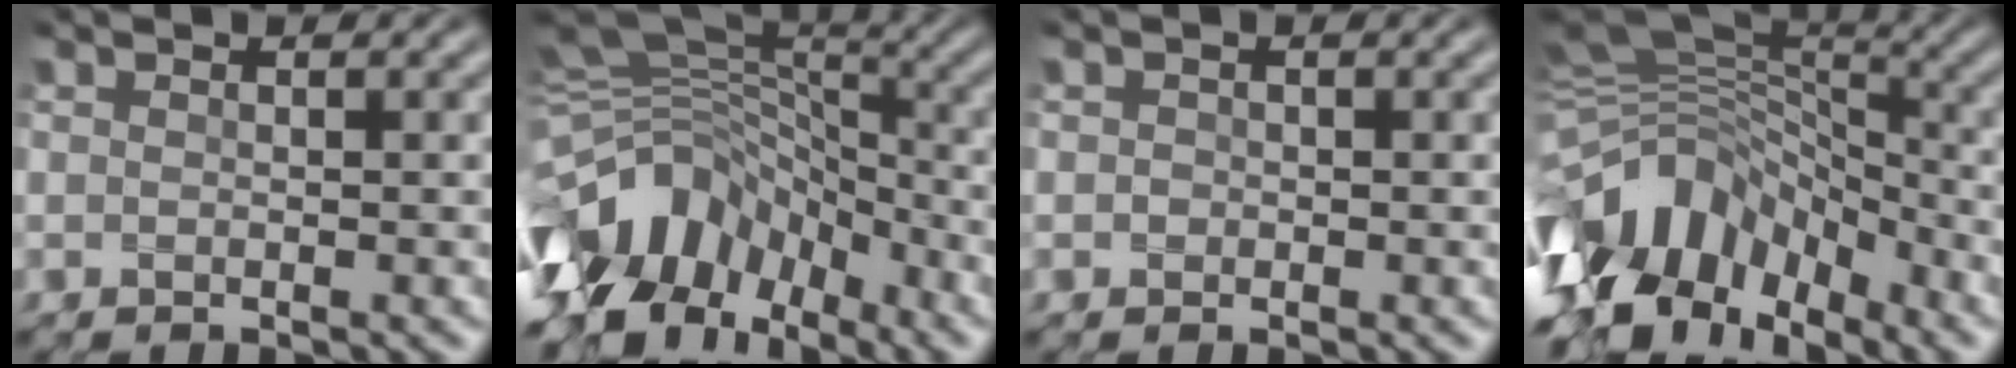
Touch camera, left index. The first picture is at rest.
{"total": 11.6, "force": [-6.4, 6.9, 6.8], "torque": [-0.151, 0.022, -0.124]}
{"total": 0.9, "force": [0.3, 0.8, 0.4], "torque": [0.009, 0.007, -0.009]}
{"total": 12.2, "force": [-5.6, 7.6, 7.8], "torque": [-0.178, 0.018, -0.110]}